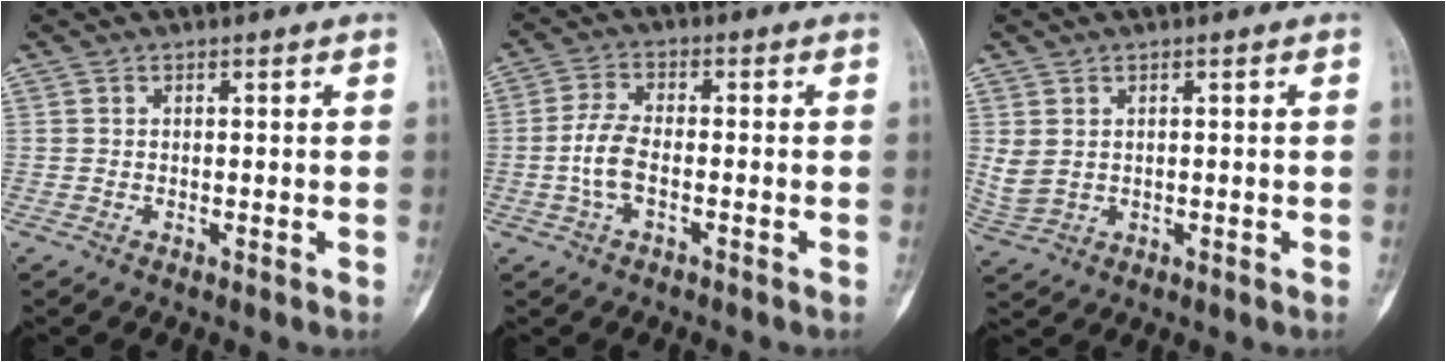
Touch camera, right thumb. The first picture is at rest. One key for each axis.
{"total": 5.8, "fx": -1.4, "fy": 2.5, "fz": 5.0, "tx": -0.115, "ty": 0.018, "tz": -0.030}
{"total": 3.6, "fx": 0.7, "fy": 2.6, "fz": 2.4, "tx": -0.057, "ty": 0.000, "tz": 0.025}